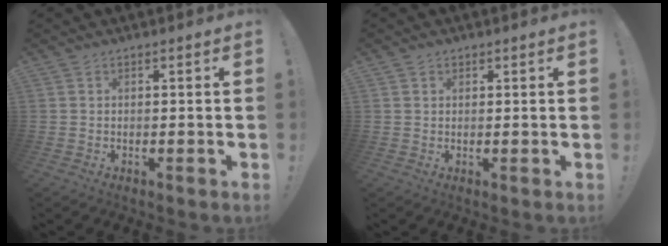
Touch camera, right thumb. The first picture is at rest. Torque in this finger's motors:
{"motor_torque": [-0.04, -0.49, -0.30, 0.21, -0.06]}